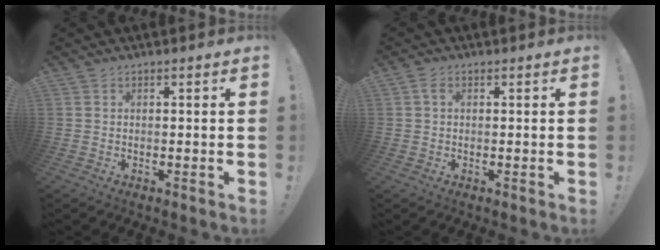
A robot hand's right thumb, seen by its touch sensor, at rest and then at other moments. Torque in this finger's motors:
{"motor_torque": [0.21, 0.23, 0.01, 0.18, -0.05]}